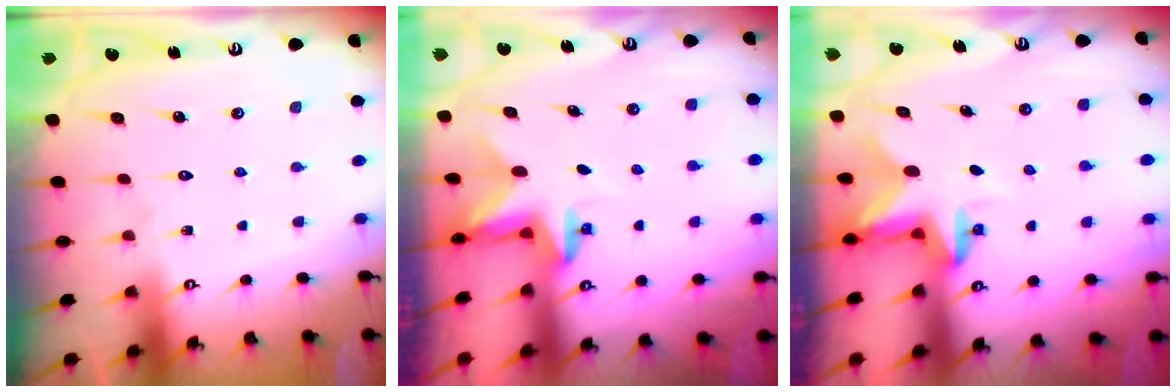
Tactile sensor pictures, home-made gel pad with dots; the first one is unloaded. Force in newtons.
{"total": 2.3, "press": 2.3, "slide": 0.4}
{"total": 2.8, "press": 2.8, "slide": 0.5}